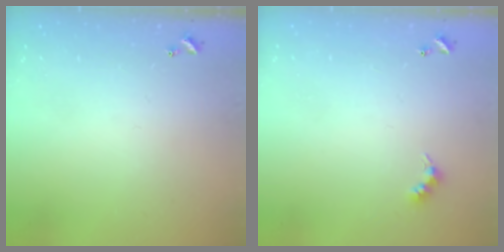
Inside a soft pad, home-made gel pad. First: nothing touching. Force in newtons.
{"total": 3.5, "press": 3.4, "slide": 0.6}